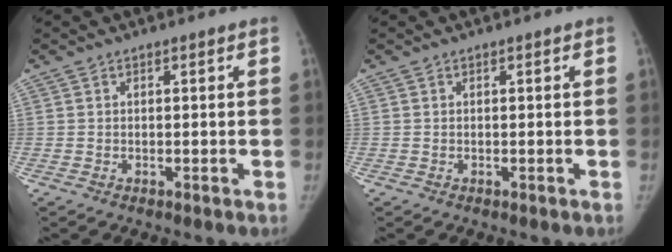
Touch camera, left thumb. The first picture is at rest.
{"total": 0.0}